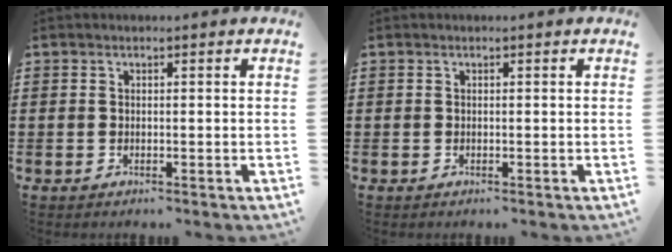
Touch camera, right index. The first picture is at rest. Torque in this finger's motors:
{"motor_torque": [0.42, 0.77, 0.00, 0.01]}